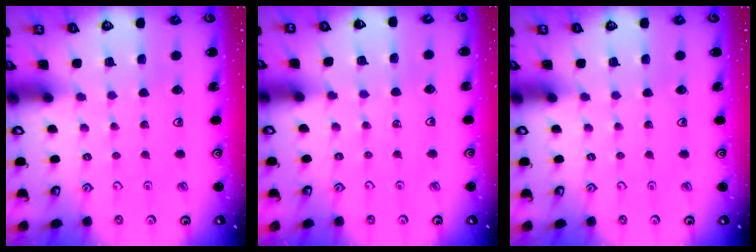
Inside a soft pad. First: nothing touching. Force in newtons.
{"total": 5.0, "press": 4.8, "slide": 1.3}
{"total": 0.0}